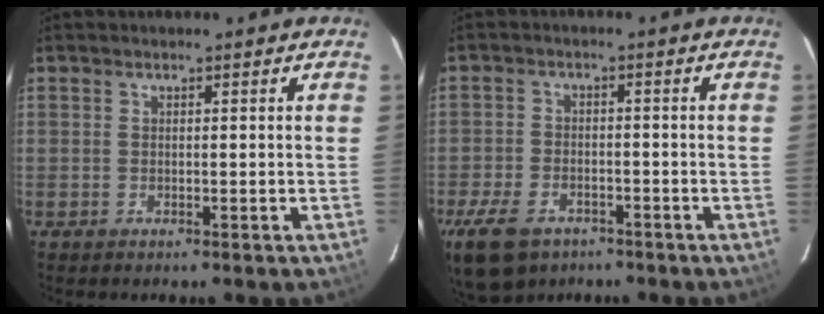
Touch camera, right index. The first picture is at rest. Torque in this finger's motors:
{"motor_torque": [0.96, 0.01, 0.45, 0.10]}